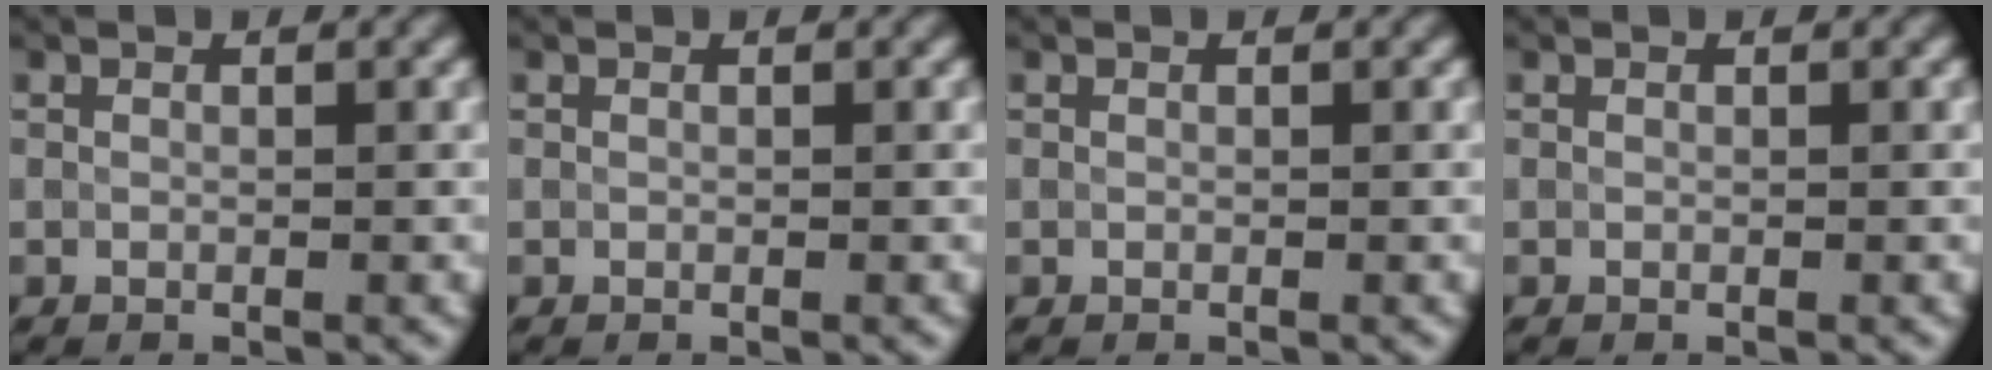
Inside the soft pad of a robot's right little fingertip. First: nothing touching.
{"total": 0.0}
{"total": 0.0}
{"total": 0.0}